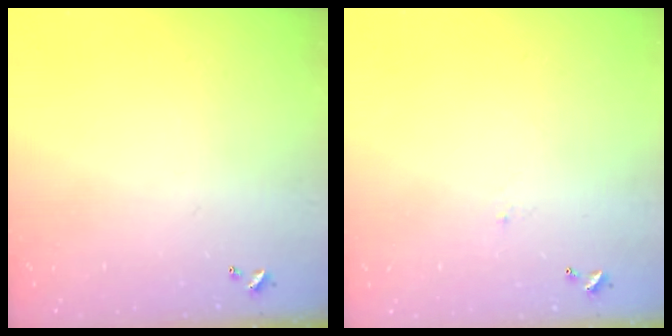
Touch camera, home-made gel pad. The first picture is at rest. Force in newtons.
{"total": 0.8, "press": 0.7, "slide": 0.5}